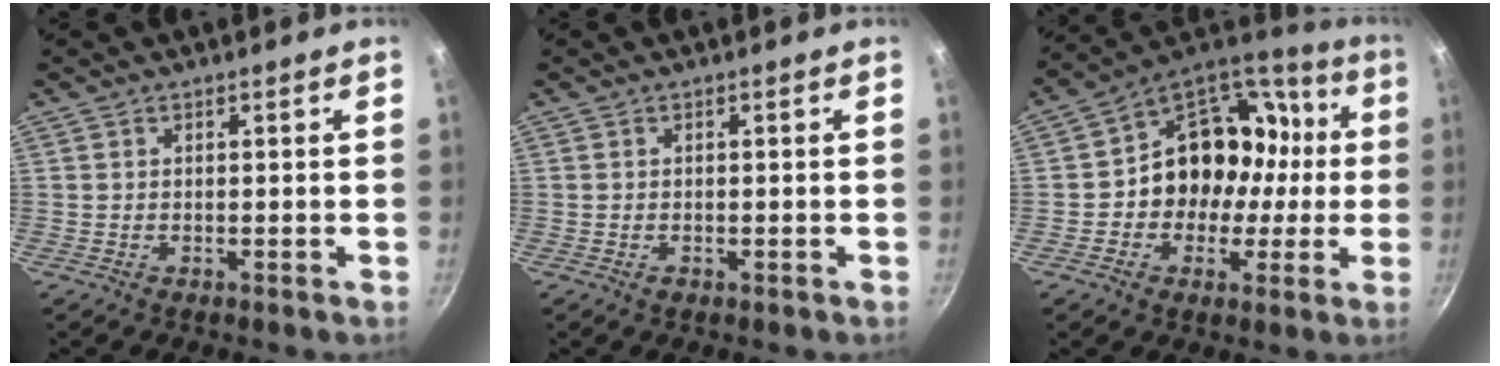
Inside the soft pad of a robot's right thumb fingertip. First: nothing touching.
{"total": 0.7, "force": [-0.3, 0.5, 0.4], "torque": [-0.005, 0.000, -0.005]}
{"total": 18.4, "force": [-0.5, 15.7, 9.6], "torque": [-0.099, 0.055, -0.013]}